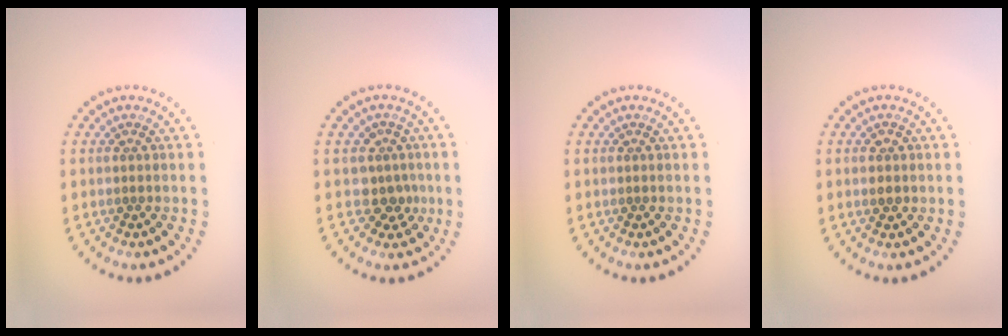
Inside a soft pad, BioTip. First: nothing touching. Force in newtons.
{"total": 2.3, "press": 1.8, "slide": 1.6}
{"total": 0.0}
{"total": 1.6, "press": 1.6, "slide": 0.1}